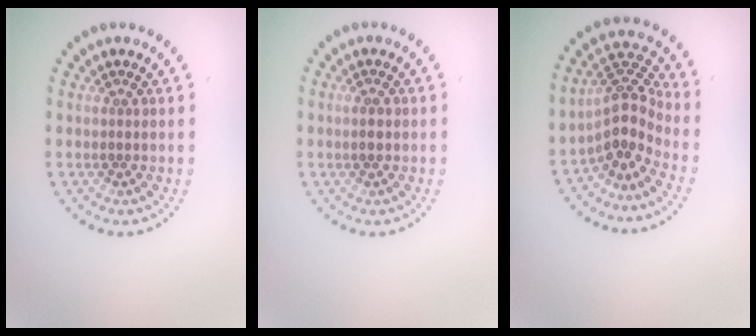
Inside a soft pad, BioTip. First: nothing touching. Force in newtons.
{"total": 1.5, "press": 1.5, "slide": 0.1}
{"total": 4.0, "press": 2.9, "slide": 2.7}